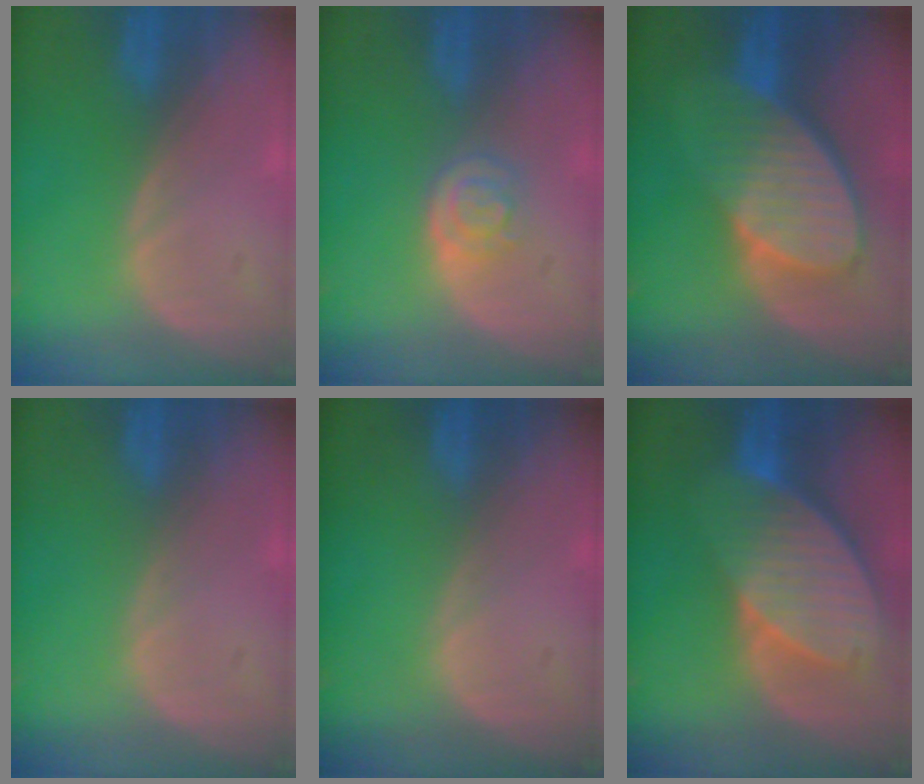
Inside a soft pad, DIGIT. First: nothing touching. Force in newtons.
{"total": 3.2, "press": 3.2, "slide": 0.2}
{"total": 9.4, "press": 8.3, "slide": 4.4}
{"total": 0.0}
{"total": 0.0}
{"total": 10.2, "press": 8.9, "slide": 5.0}